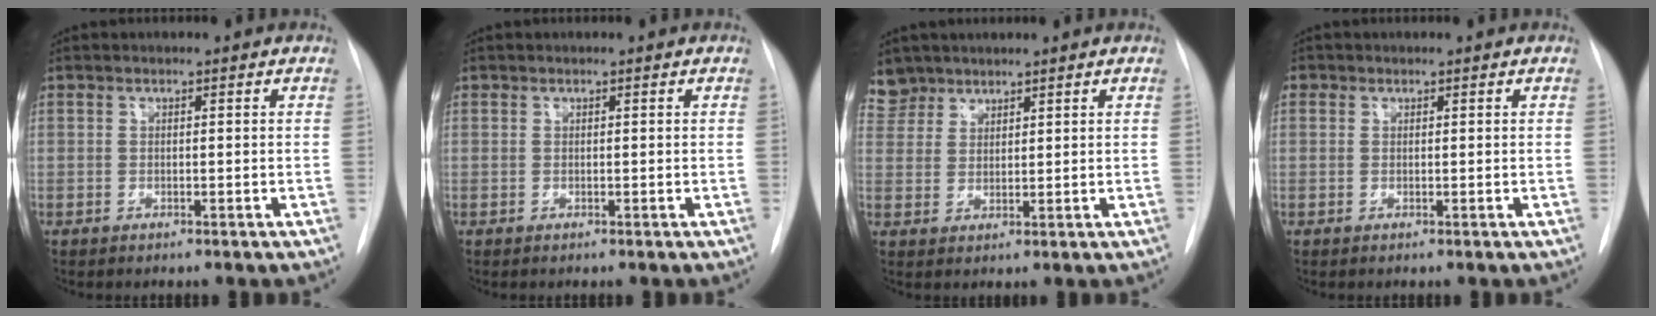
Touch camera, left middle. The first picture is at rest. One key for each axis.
{"total": 0.0}
{"total": 4.3, "fx": 3.6, "fy": 2.2, "fz": -0.5, "tx": 0.018, "ty": 0.005, "tz": 0.072}
{"total": 0.8, "fx": 0.3, "fy": 0.8, "fz": 0.1, "tx": 0.002, "ty": 0.003, "tz": 0.002}